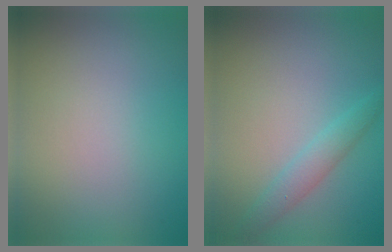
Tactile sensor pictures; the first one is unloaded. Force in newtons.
{"total": 2.1, "press": 2.1, "slide": 0.1}